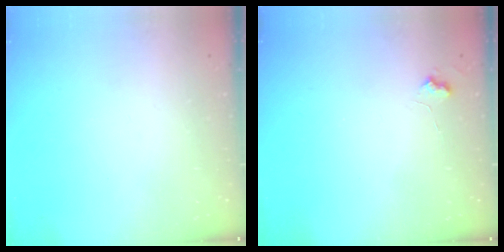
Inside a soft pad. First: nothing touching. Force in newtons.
{"total": 4.1, "press": 4.0, "slide": 0.6}